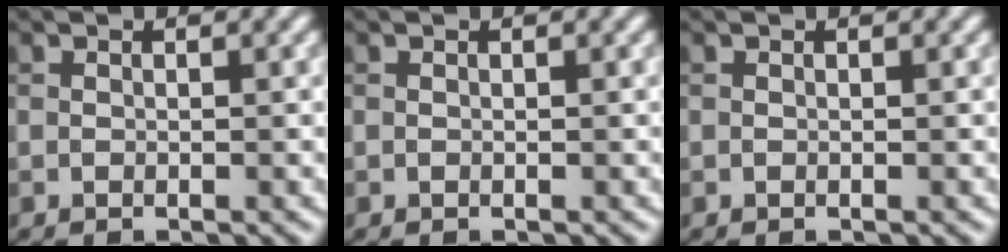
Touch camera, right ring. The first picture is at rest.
{"total": 0.0}
{"total": 0.0}